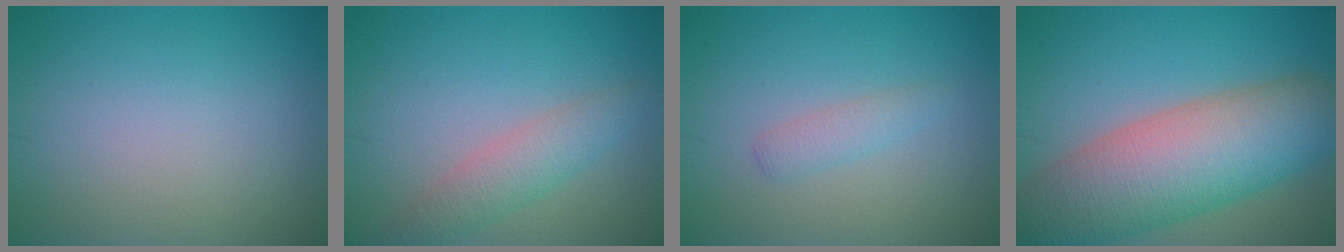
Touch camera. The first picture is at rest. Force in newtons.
{"total": 2.9, "press": 2.9, "slide": 0.1}
{"total": 1.4, "press": 1.4, "slide": 0.0}
{"total": 11.8, "press": 11.8, "slide": 0.5}